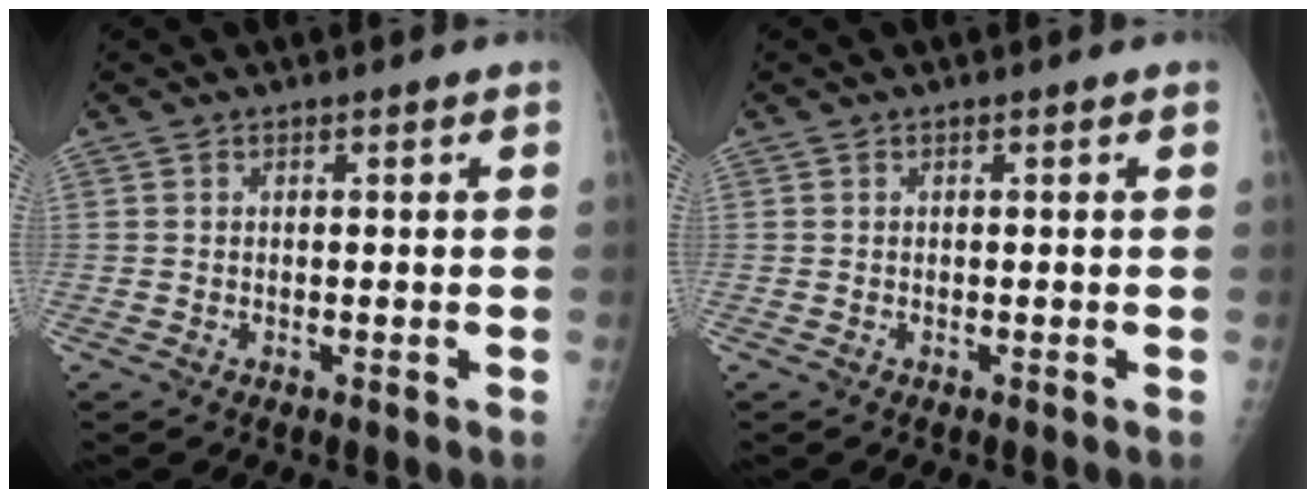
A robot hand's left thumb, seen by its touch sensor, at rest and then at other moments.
{"total": 0.0}